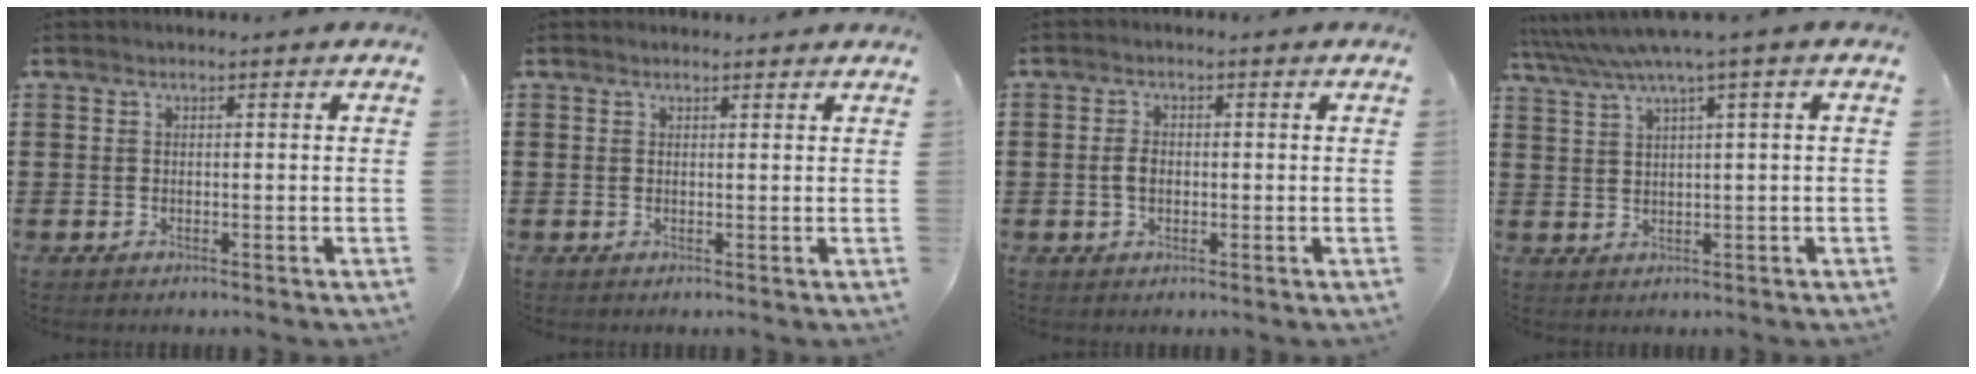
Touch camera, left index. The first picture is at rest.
{"total": 0.7, "force": [0.7, 0.3, 0.1], "torque": [-0.004, 0.002, 0.013]}
{"total": 2.4, "force": [-0.2, 1.5, 1.9], "torque": [-0.046, 0.003, -0.007]}
{"total": 4.3, "force": [2.4, -0.4, 3.5], "torque": [-0.083, -0.013, 0.037]}